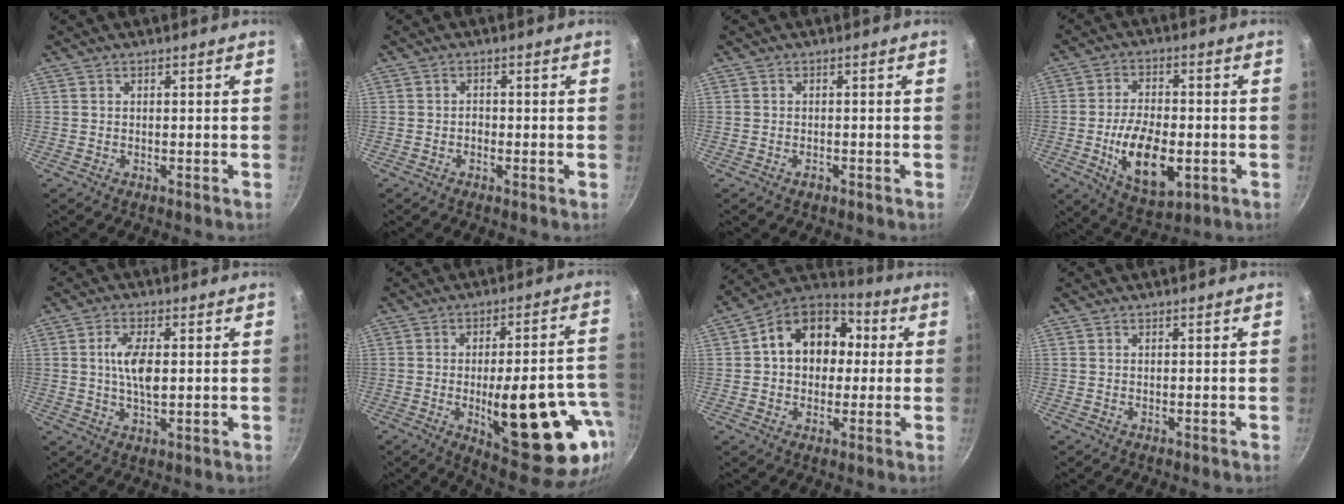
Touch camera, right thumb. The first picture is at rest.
{"total": 1.2, "force": [-0.5, 0.8, 0.8], "torque": [-0.015, 0.004, -0.011]}
{"total": 1.1, "force": [-0.7, 0.7, 0.5], "torque": [-0.008, 0.005, -0.010]}
{"total": 13.9, "force": [-3.2, 7.2, 11.4], "torque": [-0.182, 0.007, -0.047]}
{"total": 7.1, "force": [0.8, 3.1, 6.3], "torque": [-0.122, 0.001, 0.013]}
{"total": 23.9, "force": [-6.5, 8.8, 21.3], "torque": [-0.248, 0.012, -0.075]}
{"total": 16.1, "force": [2.2, 12.3, 10.1], "torque": [-0.124, 0.033, 0.017]}
{"total": 0.0}